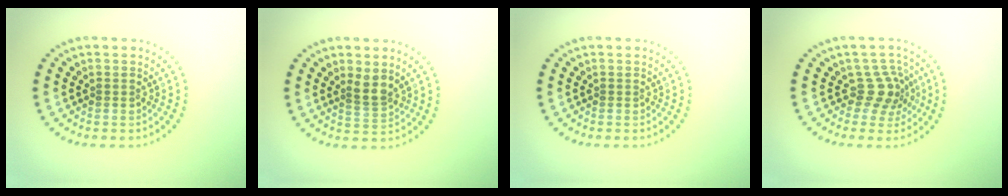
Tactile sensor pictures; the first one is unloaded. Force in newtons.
{"total": 2.1, "press": 1.7, "slide": 1.3}
{"total": 0.0}
{"total": 2.9, "press": 2.1, "slide": 2.0}